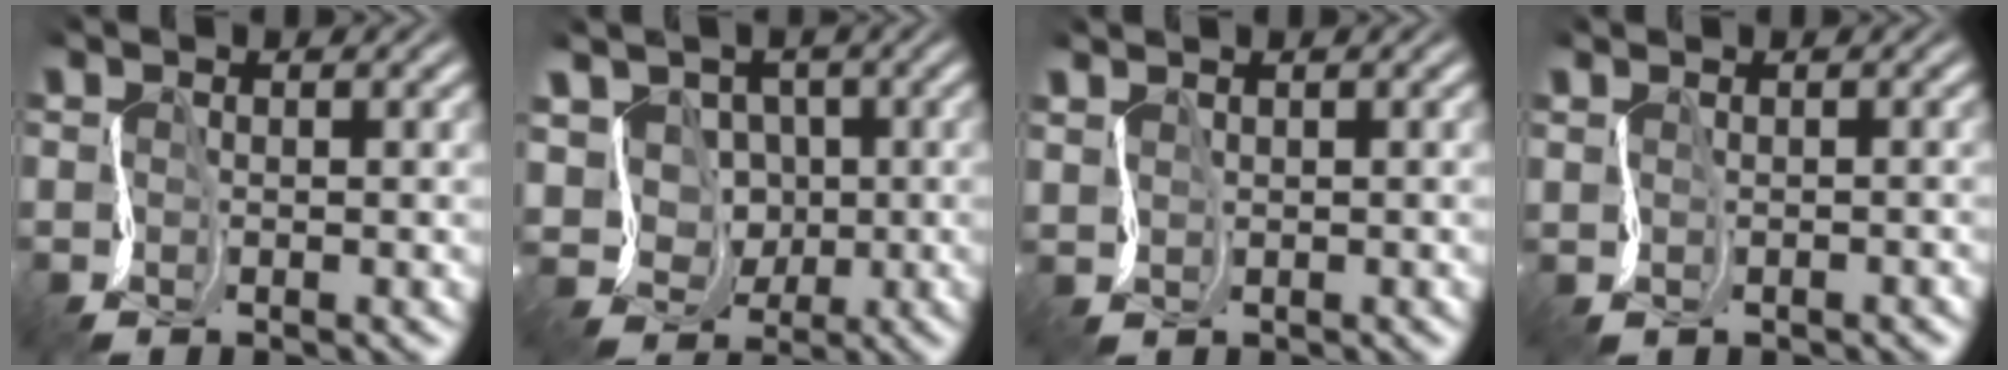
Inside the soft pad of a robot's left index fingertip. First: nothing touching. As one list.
[{"total": 5.5, "force": [0.7, 5.0, 2.1], "torque": [-0.025, 0.014, 0.001]}, {"total": 1.7, "force": [1.4, 0.9, 0.1], "torque": [-0.001, 0.010, 0.023]}, {"total": 0.5, "force": [0.1, 0.4, -0.4], "torque": [0.006, -0.002, 0.007]}]